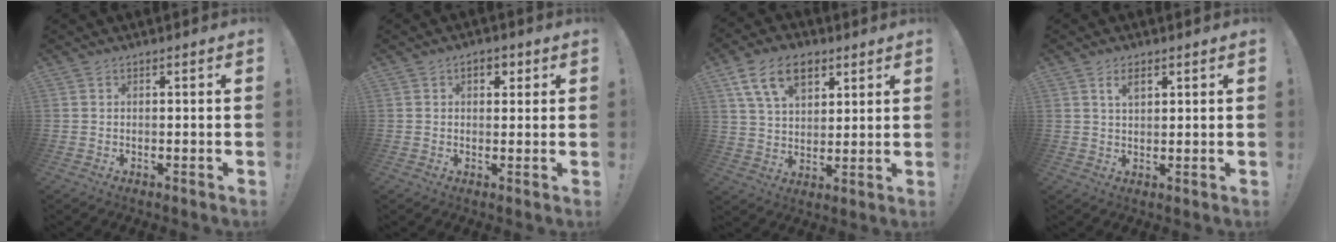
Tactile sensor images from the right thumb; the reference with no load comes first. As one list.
[{"total": 3.9, "force": [1.5, 2.5, 2.5], "torque": [-0.029, 0.000, 0.021]}, {"total": 14.6, "force": [7.4, 9.2, 8.6], "torque": [-0.135, -0.022, 0.139]}, {"total": 4.1, "force": [2.0, 1.8, 3.0], "torque": [-0.041, -0.006, 0.031]}]